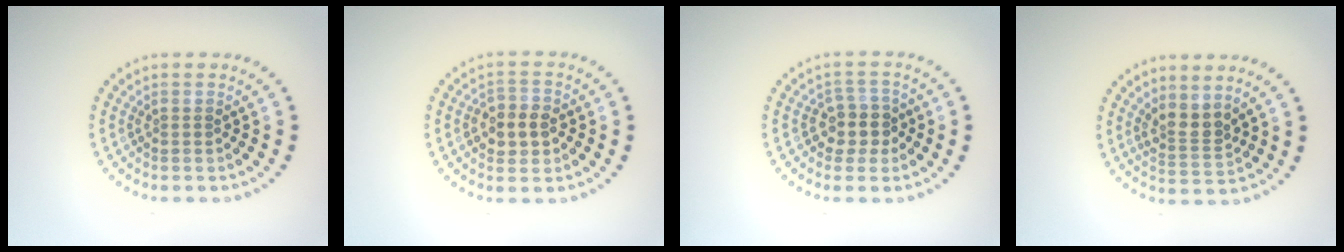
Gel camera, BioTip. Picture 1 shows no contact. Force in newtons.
{"total": 3.1, "press": 3.1, "slide": 0.7}
{"total": 2.6, "press": 2.3, "slide": 1.3}
{"total": 2.7, "press": 2.2, "slide": 1.4}